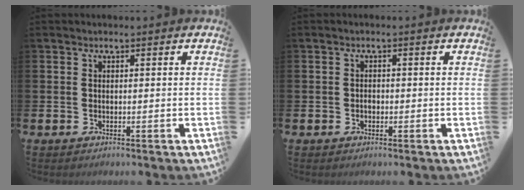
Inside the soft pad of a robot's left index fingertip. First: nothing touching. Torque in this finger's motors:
{"motor_torque": [0.24, 0.15, 0.00, 0.00]}